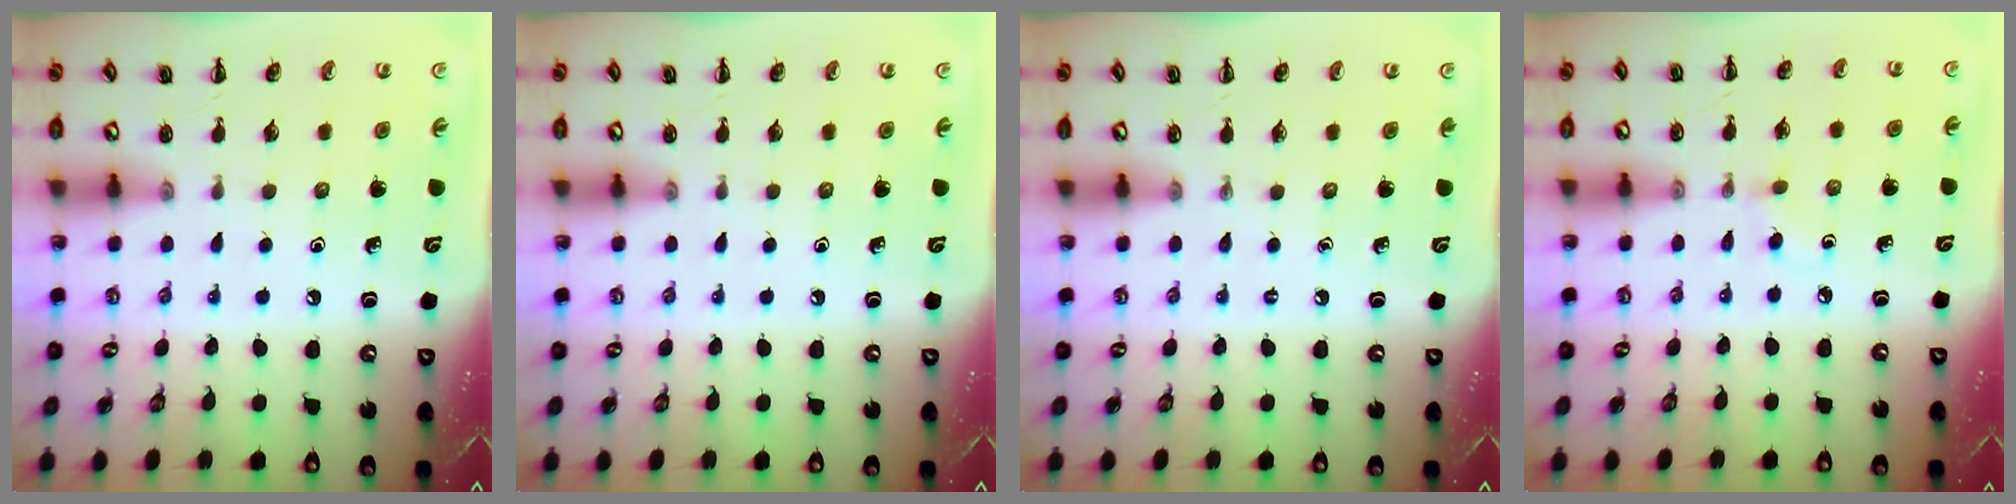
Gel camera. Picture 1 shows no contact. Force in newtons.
{"total": 0.0}
{"total": 0.0}
{"total": 2.1, "press": 1.8, "slide": 1.0}